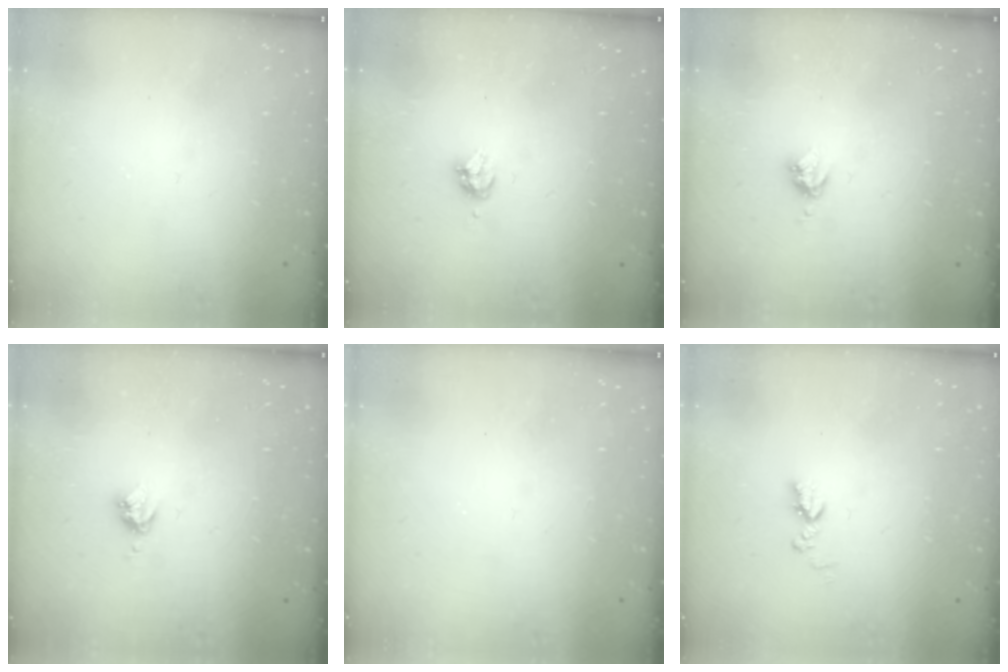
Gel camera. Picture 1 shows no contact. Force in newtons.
{"total": 4.2, "press": 4.1, "slide": 0.5}
{"total": 3.4, "press": 3.3, "slide": 0.5}
{"total": 3.4, "press": 3.3, "slide": 0.5}
{"total": 0.0}
{"total": 6.9, "press": 6.8, "slide": 0.8}